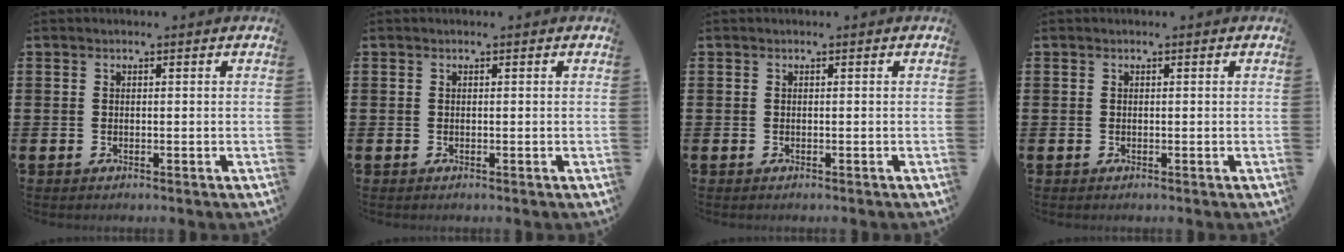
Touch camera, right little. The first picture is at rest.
{"total": 0.0}
{"total": 0.0}
{"total": 0.0}